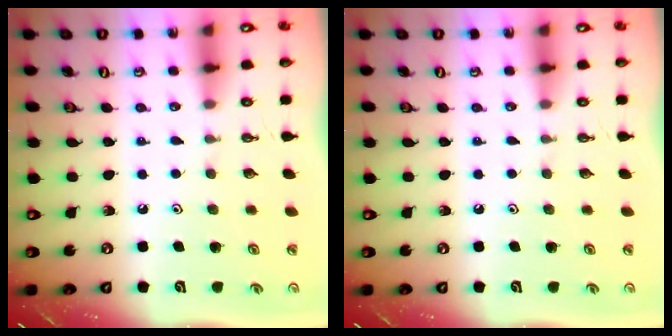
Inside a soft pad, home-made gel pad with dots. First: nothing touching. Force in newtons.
{"total": 0.0}